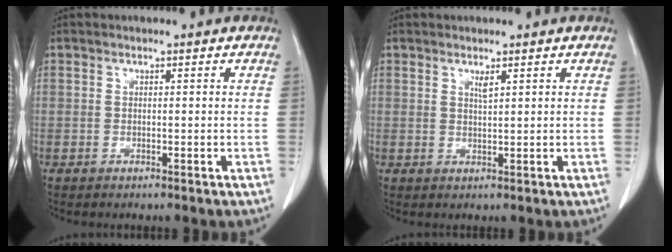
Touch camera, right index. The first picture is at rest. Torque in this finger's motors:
{"motor_torque": [0.02, 0.07, 0.00, 0.01]}